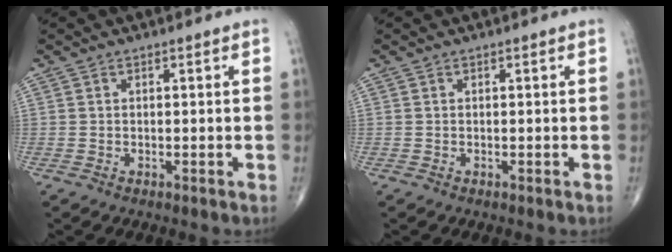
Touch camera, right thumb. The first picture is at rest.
{"total": 0.0}